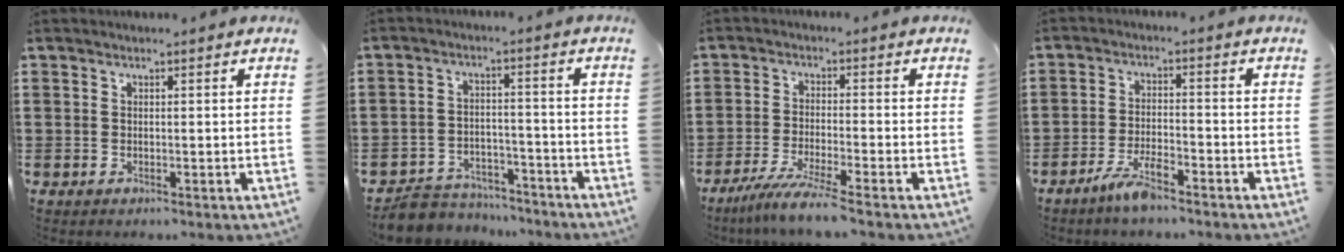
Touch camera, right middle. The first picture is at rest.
{"total": 5.6, "force": [-5.4, 1.3, 0.5], "torque": [-0.014, 0.013, -0.109]}
{"total": 5.3, "force": [-4.4, -0.6, 2.8], "torque": [-0.066, -0.022, -0.085]}
{"total": 4.7, "force": [-3.6, 1.0, 2.9], "torque": [-0.067, 0.000, -0.072]}